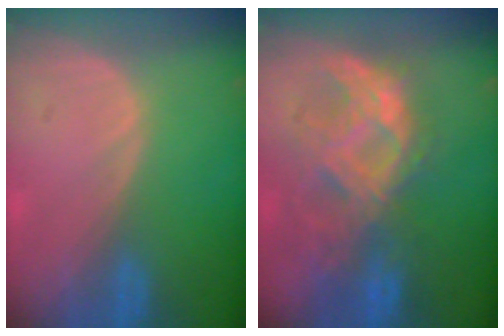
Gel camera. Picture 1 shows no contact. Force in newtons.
{"total": 9.0, "press": 8.7, "slide": 2.5}